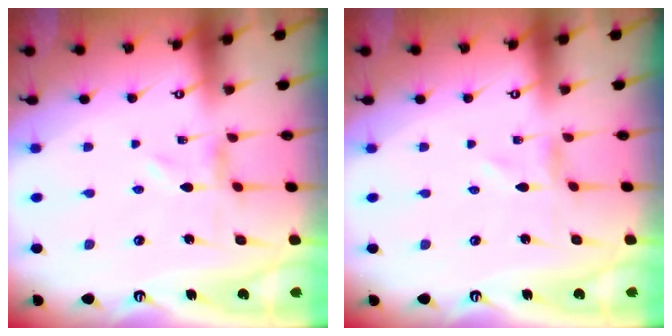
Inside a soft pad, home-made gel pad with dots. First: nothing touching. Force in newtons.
{"total": 1.2, "press": 1.2, "slide": 0.2}